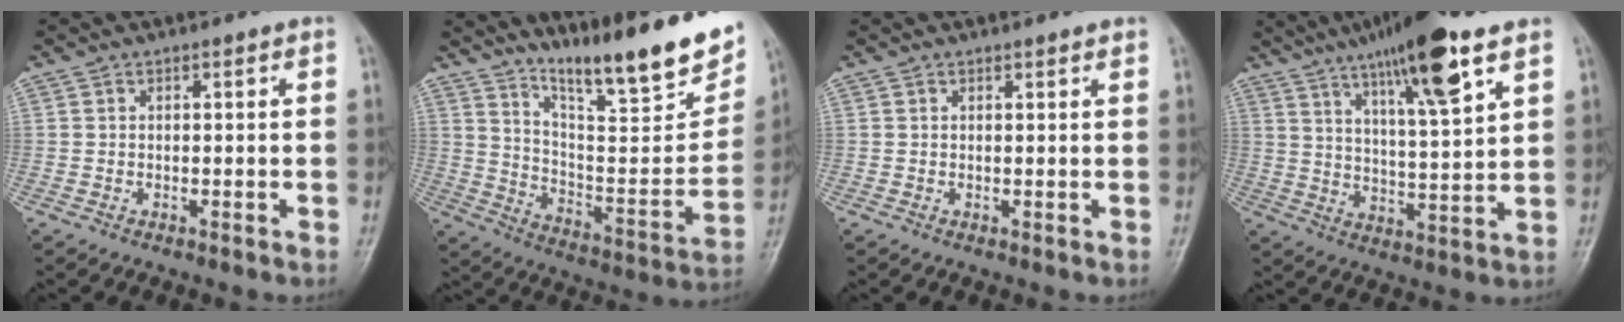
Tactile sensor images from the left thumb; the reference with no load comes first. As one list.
[{"total": 21.7, "force": [15.9, 3.6, 14.4], "torque": [-0.187, -0.089, 0.260]}, {"total": 1.0, "force": [0.9, 0.1, 0.4], "torque": [-0.002, 0.000, 0.014]}, {"total": 16.8, "force": [10.2, 2.8, 13.1], "torque": [-0.205, -0.041, 0.170]}]